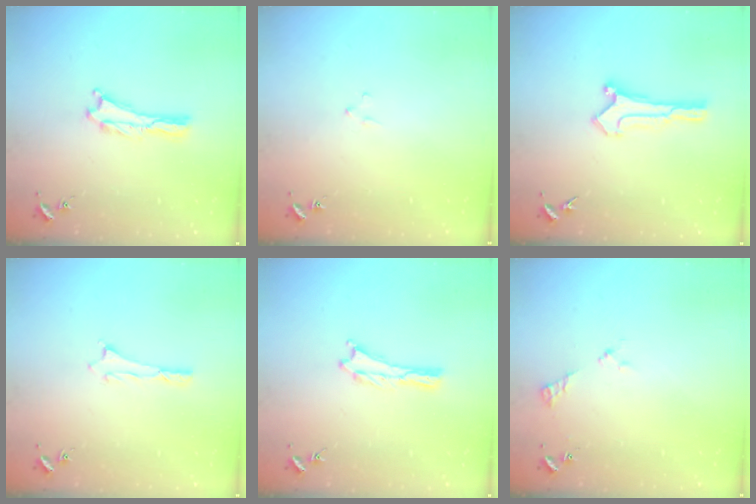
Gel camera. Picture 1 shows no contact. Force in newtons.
{"total": 1.9, "press": 1.9, "slide": 0.1}
{"total": 0.6, "press": 0.6, "slide": 0.0}
{"total": 0.6, "press": 0.5, "slide": 0.2}
{"total": 0.0}
{"total": 2.5, "press": 2.5, "slide": 0.3}